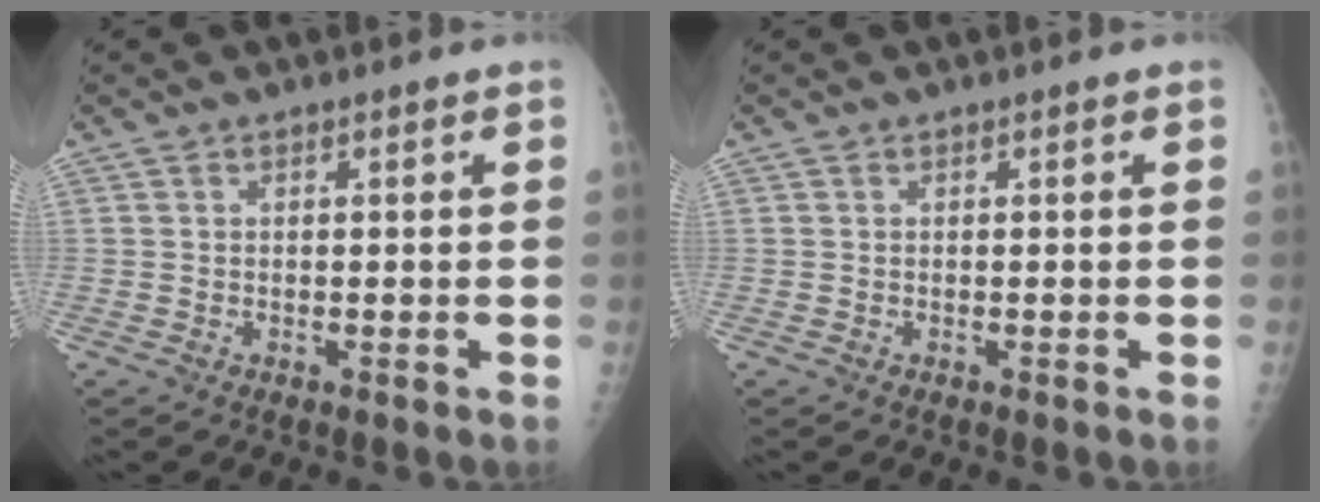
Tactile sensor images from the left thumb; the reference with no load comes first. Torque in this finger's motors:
{"motor_torque": [0.01, 0.00, -0.07, -0.07, 0.00]}